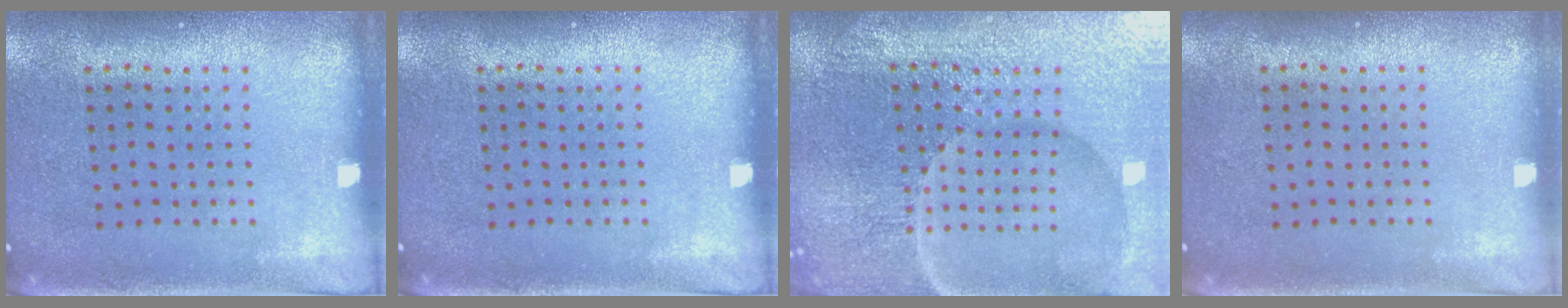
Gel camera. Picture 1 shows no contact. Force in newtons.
{"total": 0.0}
{"total": 6.0, "press": 5.5, "slide": 2.4}
{"total": 0.0}